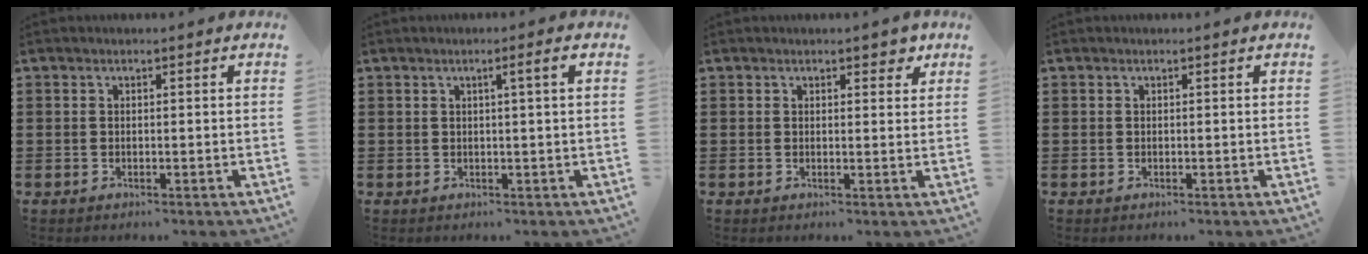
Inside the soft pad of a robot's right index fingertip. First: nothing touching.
{"total": 2.3, "force": [0.7, -0.3, 2.1], "torque": [-0.038, -0.001, 0.008]}
{"total": 2.2, "force": [1.6, 1.0, 1.1], "torque": [-0.001, -0.001, 0.023]}
{"total": 0.0}